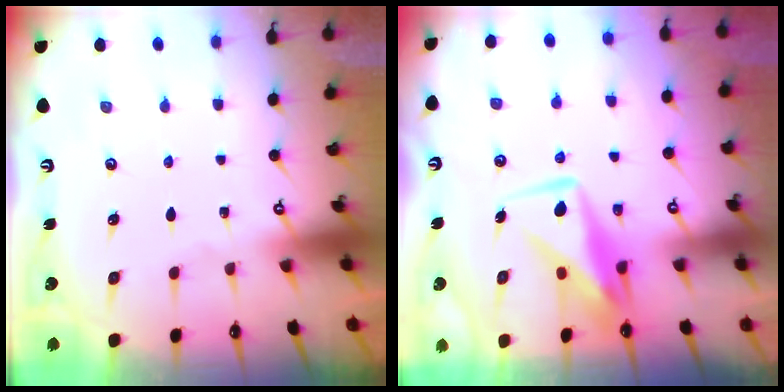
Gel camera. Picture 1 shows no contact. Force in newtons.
{"total": 10.1, "press": 10.0, "slide": 0.7}